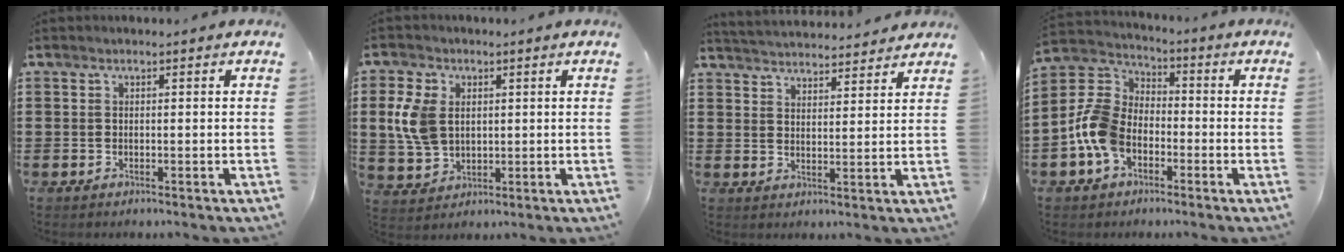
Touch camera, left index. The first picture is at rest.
{"total": 7.6, "force": [1.4, 5.6, 5.0], "torque": [-0.143, 0.007, 0.019]}
{"total": 3.7, "force": [3.7, -0.1, 0.0], "torque": [-0.014, -0.019, 0.066]}
{"total": 9.4, "force": [-3.5, 6.4, 5.9], "torque": [-0.173, 0.004, -0.078]}